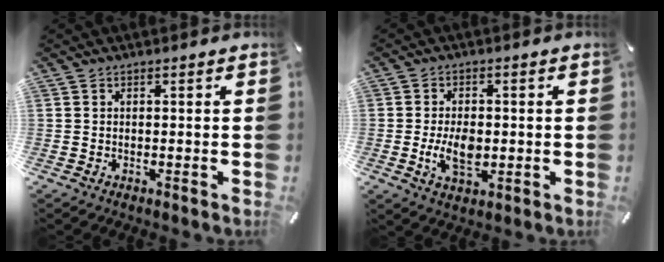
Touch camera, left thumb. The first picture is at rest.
{"total": 7.2, "force": [-1.0, 4.3, 5.7], "torque": [-0.129, -0.003, -0.021]}